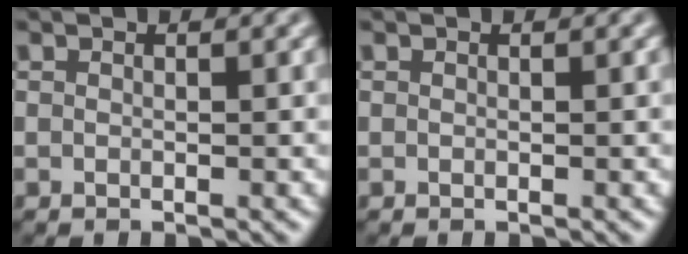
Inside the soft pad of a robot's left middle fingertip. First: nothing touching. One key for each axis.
{"total": 0.0}